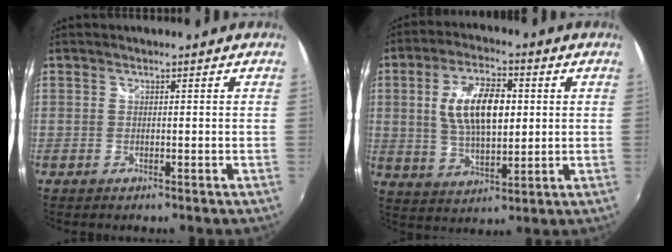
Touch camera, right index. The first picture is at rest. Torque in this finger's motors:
{"motor_torque": [0.51, 0.15, 0.45, 0.09]}